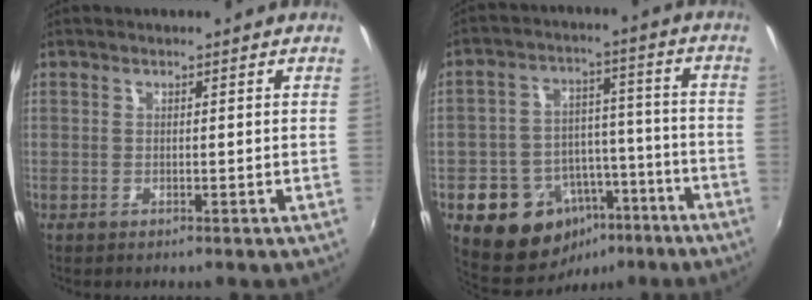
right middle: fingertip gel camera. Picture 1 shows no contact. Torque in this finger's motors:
{"motor_torque": [0.84, -1.22, 0.07, 0.03]}